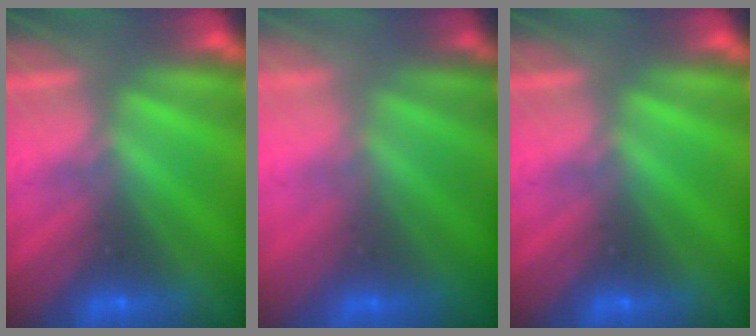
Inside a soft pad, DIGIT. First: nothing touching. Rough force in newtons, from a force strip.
{"total": 2.5}
{"total": 0.0}